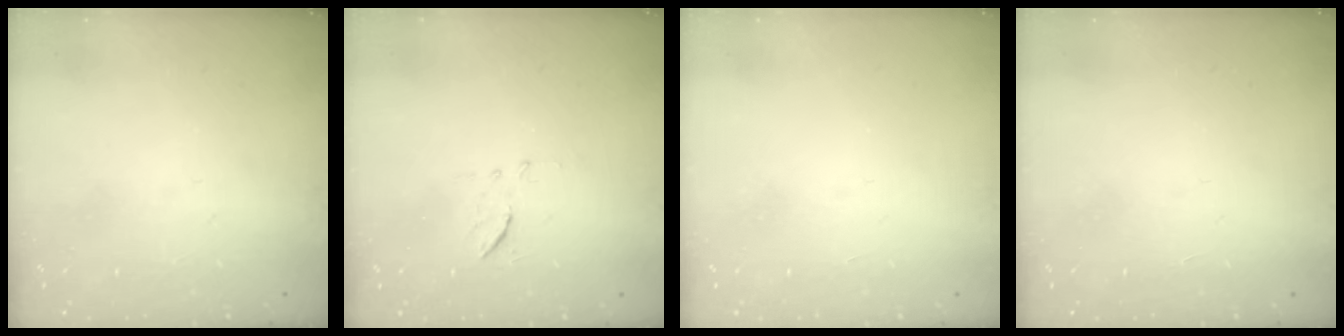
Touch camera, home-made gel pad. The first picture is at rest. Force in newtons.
{"total": 6.8, "press": 6.6, "slide": 1.8}
{"total": 1.6, "press": 1.6, "slide": 0.1}
{"total": 1.7, "press": 1.6, "slide": 0.1}